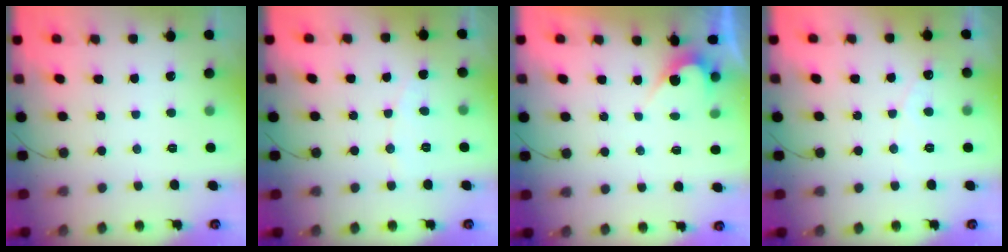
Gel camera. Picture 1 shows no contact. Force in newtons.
{"total": 2.8, "press": 2.8, "slide": 0.3}
{"total": 3.2, "press": 3.2, "slide": 0.2}
{"total": 2.9, "press": 2.9, "slide": 0.2}